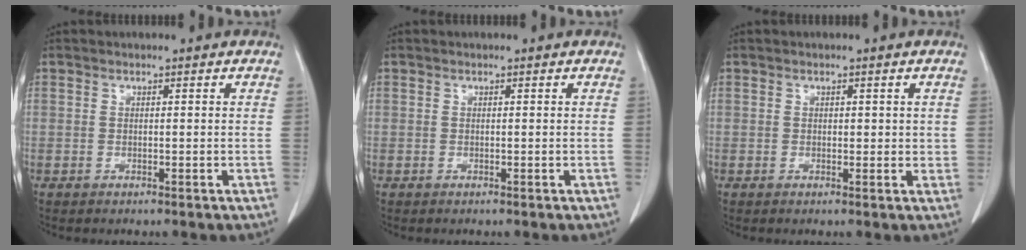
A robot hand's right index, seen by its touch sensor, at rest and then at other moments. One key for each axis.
{"total": 0.0}
{"total": 1.6, "fx": 0.4, "fy": 1.1, "fz": 1.1, "tx": -0.008, "ty": 0.000, "tz": 0.005}